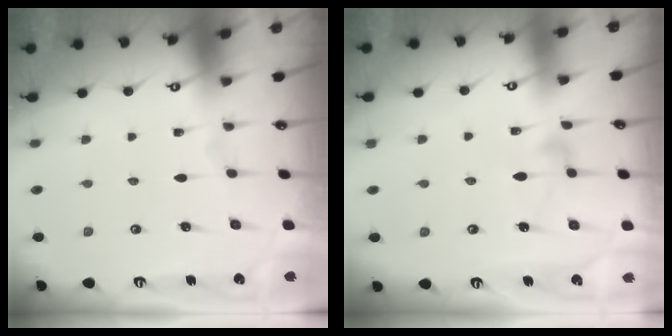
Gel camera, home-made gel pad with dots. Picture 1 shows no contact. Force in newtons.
{"total": 6.0, "press": 6.0, "slide": 0.4}